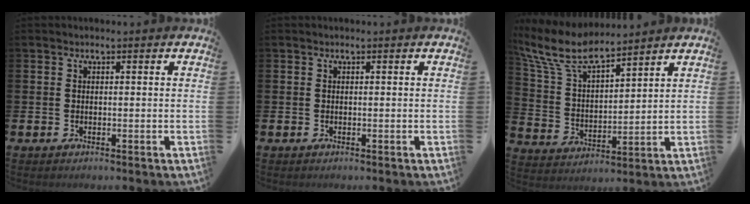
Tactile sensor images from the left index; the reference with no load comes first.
{"total": 0.0}
{"total": 8.7, "force": [7.7, 2.2, 3.3], "torque": [-0.105, -0.039, 0.139]}